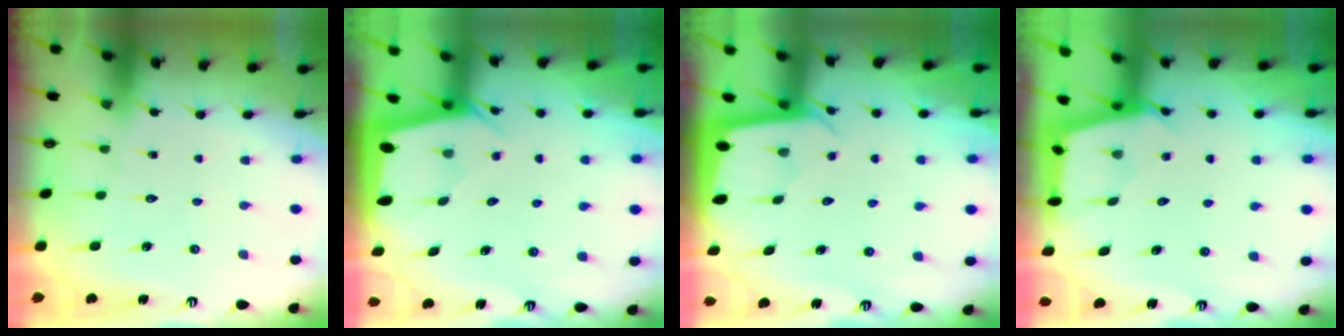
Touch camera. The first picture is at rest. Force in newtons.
{"total": 2.1, "press": 2.1, "slide": 0.3}
{"total": 1.9, "press": 1.9, "slide": 0.2}
{"total": 2.8, "press": 2.8, "slide": 0.4}